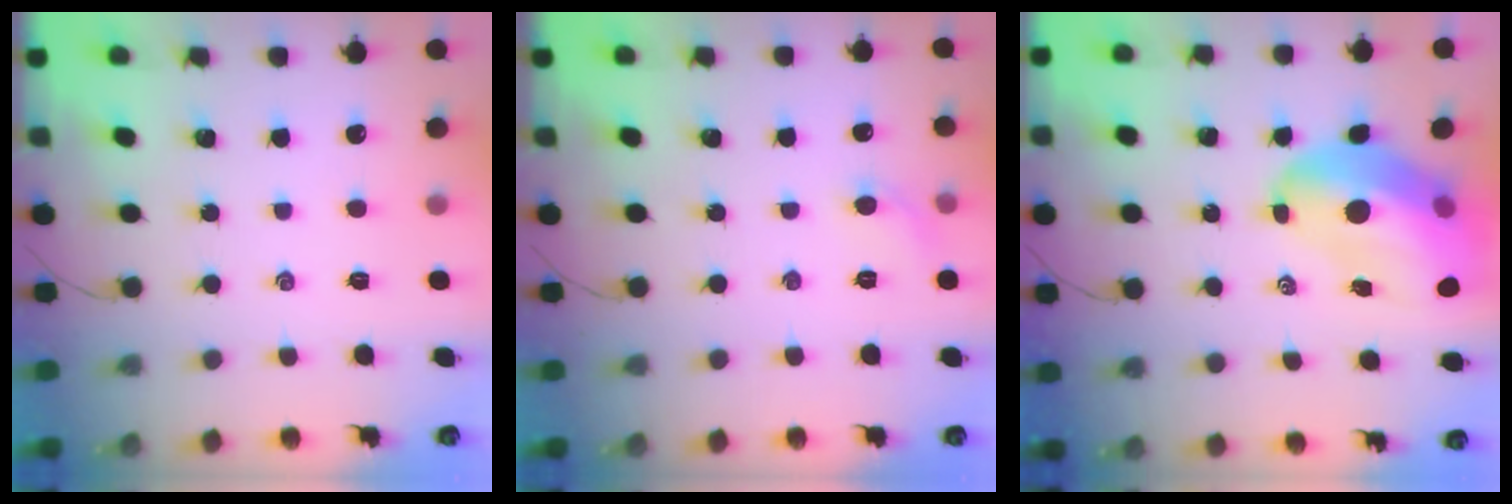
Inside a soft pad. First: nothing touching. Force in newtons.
{"total": 5.4, "press": 5.1, "slide": 1.7}
{"total": 16.6, "press": 16.0, "slide": 4.6}